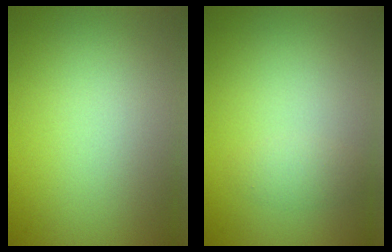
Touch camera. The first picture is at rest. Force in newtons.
{"total": 1.1, "press": 1.1, "slide": 0.0}